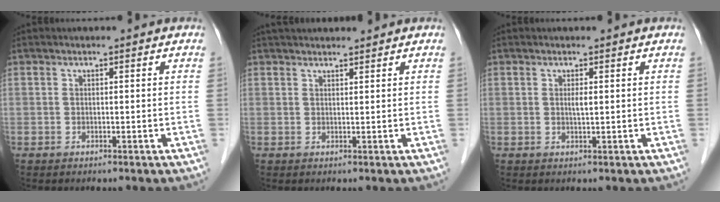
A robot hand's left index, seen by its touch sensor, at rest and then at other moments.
{"total": 5.3, "force": [4.9, 0.7, 2.0], "torque": [-0.022, 0.031, 0.074]}
{"total": 1.0, "force": [0.3, 0.1, 0.9], "torque": [-0.022, -0.001, 0.006]}